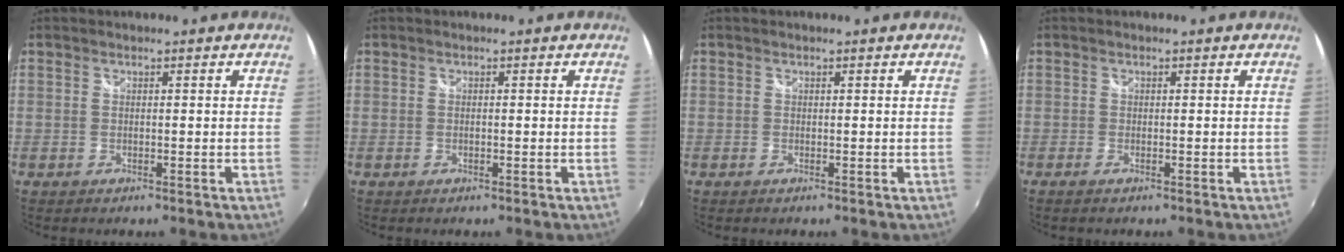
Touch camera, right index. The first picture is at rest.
{"total": 0.0}
{"total": 0.0}
{"total": 0.9, "force": [-0.7, 0.4, 0.5], "torque": [-0.010, -0.005, -0.015]}